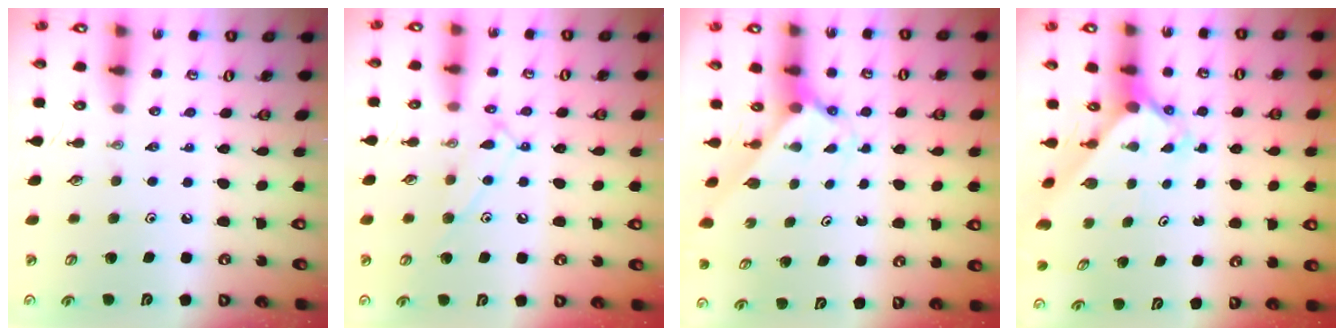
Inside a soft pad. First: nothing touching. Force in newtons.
{"total": 10.7, "press": 10.7, "slide": 0.8}
{"total": 2.2, "press": 2.2, "slide": 0.2}
{"total": 2.4, "press": 2.4, "slide": 0.2}